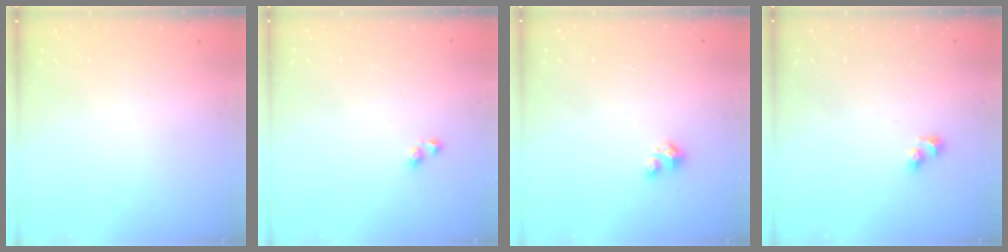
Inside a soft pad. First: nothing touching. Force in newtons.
{"total": 2.9, "press": 2.9, "slide": 0.2}
{"total": 1.6, "press": 1.6, "slide": 0.1}
{"total": 3.5, "press": 3.0, "slide": 1.8}